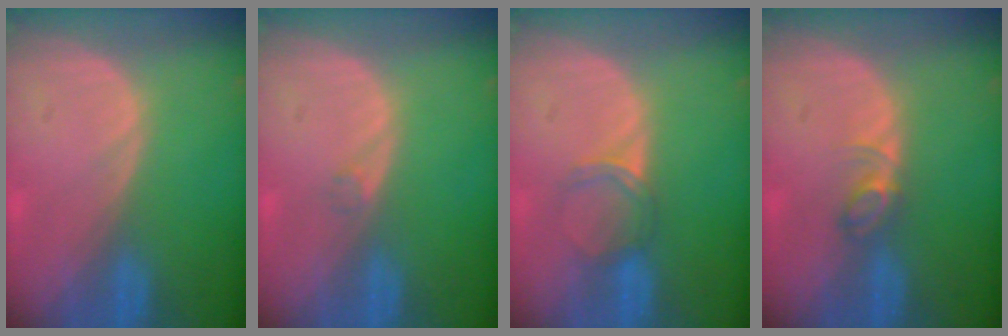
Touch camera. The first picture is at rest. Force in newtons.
{"total": 0.8, "press": 0.8, "slide": 0.1}
{"total": 3.1, "press": 2.7, "slide": 1.5}
{"total": 2.5, "press": 2.5, "slide": 0.4}